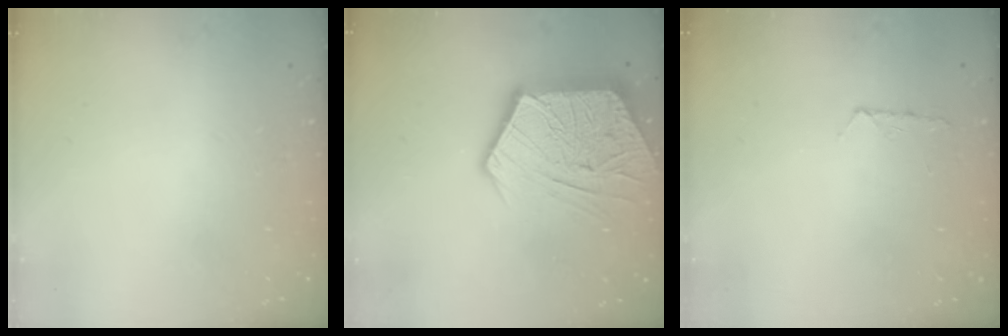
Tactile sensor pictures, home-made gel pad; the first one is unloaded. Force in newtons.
{"total": 17.9, "press": 17.9, "slide": 1.5}
{"total": 5.9, "press": 5.9, "slide": 0.7}